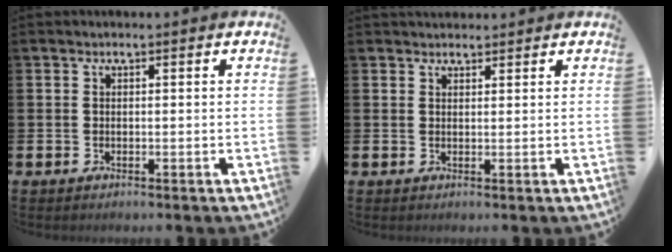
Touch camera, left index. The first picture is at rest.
{"total": 1.9, "force": [1.8, 0.6, 0.0], "torque": [0.008, -0.005, 0.031]}